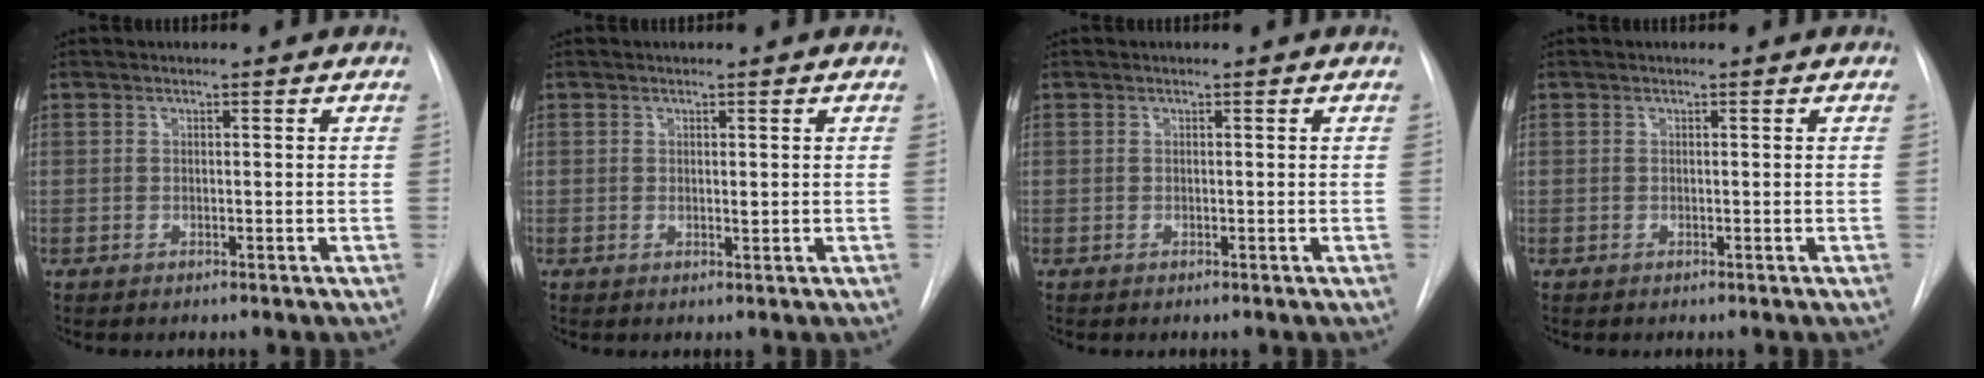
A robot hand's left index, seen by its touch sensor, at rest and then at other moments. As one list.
[{"total": 0.8, "force": [0.3, 0.2, 0.7], "torque": [-0.010, -0.002, 0.005]}, {"total": 0.0}, {"total": 0.0}]